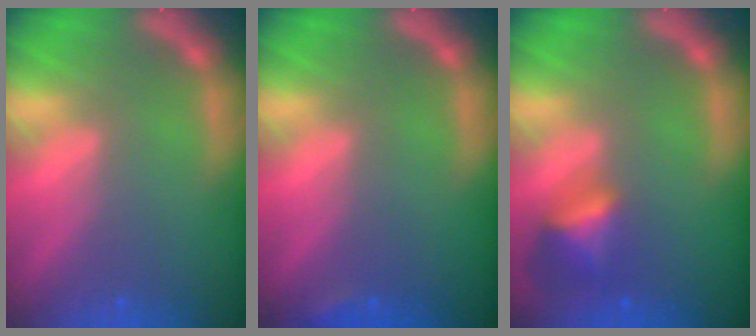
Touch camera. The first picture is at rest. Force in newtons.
{"total": 0.9}
{"total": 3.5}